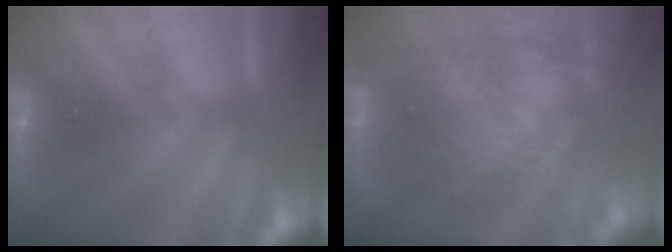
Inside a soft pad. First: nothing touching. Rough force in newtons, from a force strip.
{"total": 9.7}